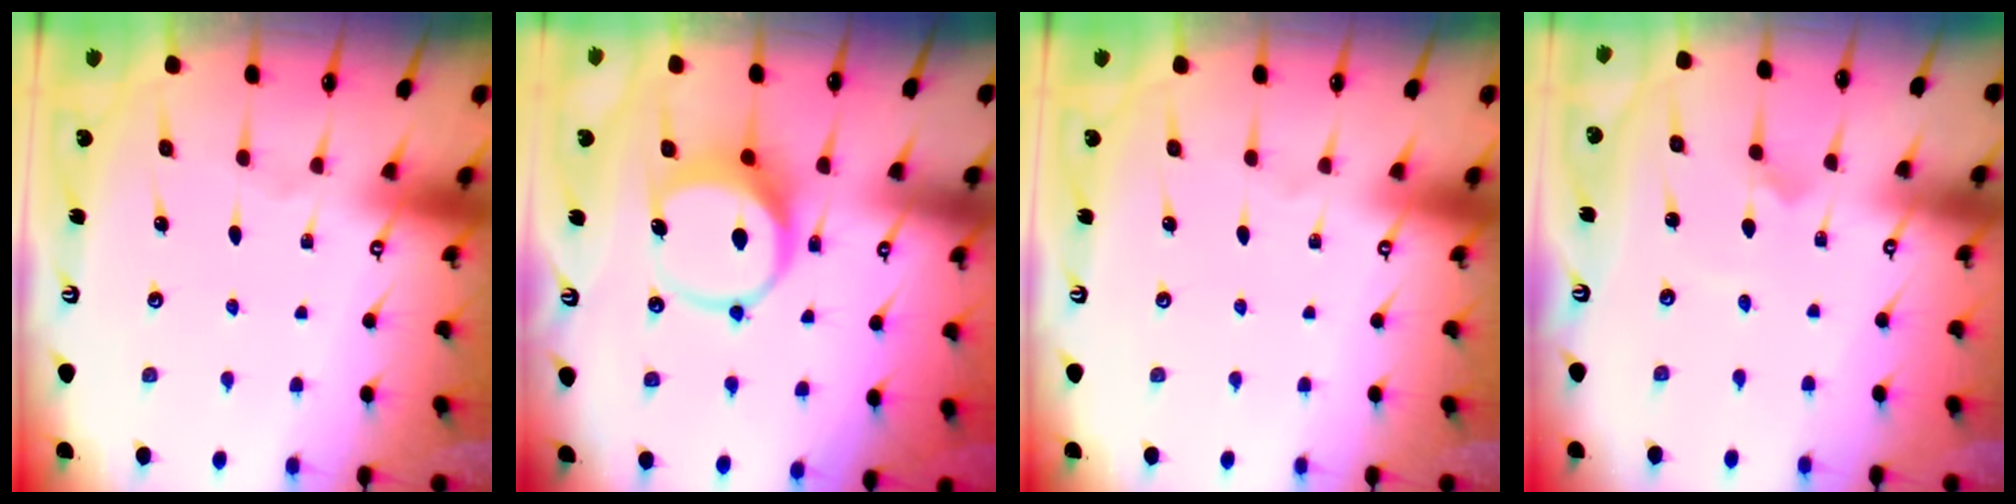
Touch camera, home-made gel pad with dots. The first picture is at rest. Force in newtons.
{"total": 8.9, "press": 8.8, "slide": 1.3}
{"total": 0.0}
{"total": 1.7, "press": 1.7, "slide": 0.2}